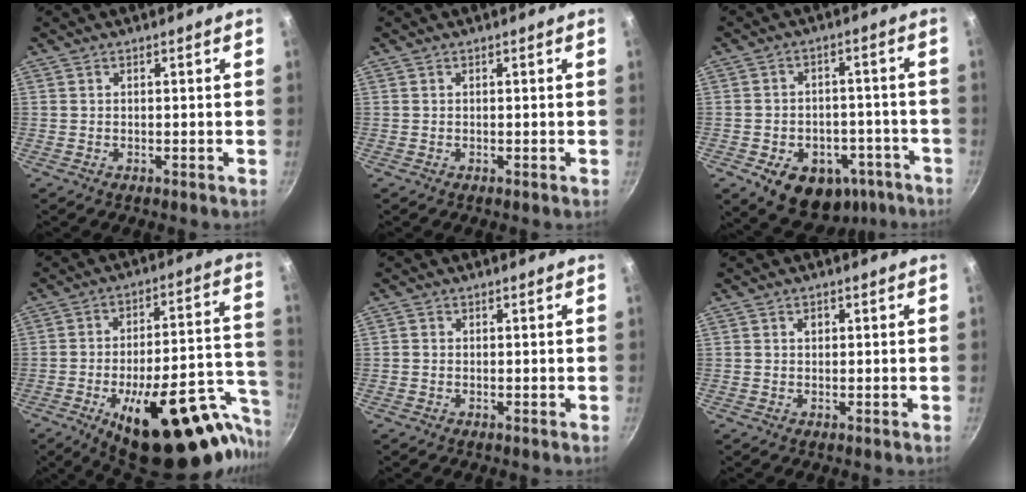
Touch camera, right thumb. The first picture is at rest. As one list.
[{"total": 0.0}, {"total": 16.0, "force": [-7.8, 11.1, 8.4], "torque": [-0.083, 0.041, -0.090]}, {"total": 30.5, "force": [-15.9, 11.7, 23.2], "torque": [-0.254, 0.073, -0.222]}, {"total": 0.8, "force": [-0.2, 0.7, 0.2], "torque": [-0.003, 0.002, -0.006]}, {"total": 1.2, "force": [0.3, 1.0, 0.7], "torque": [-0.005, 0.001, 0.003]}]